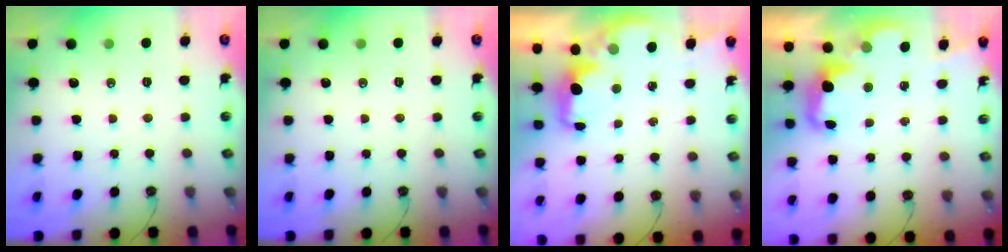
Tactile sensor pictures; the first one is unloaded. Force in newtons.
{"total": 0.0}
{"total": 2.0, "press": 1.8, "slide": 0.8}
{"total": 3.4, "press": 3.3, "slide": 0.8}